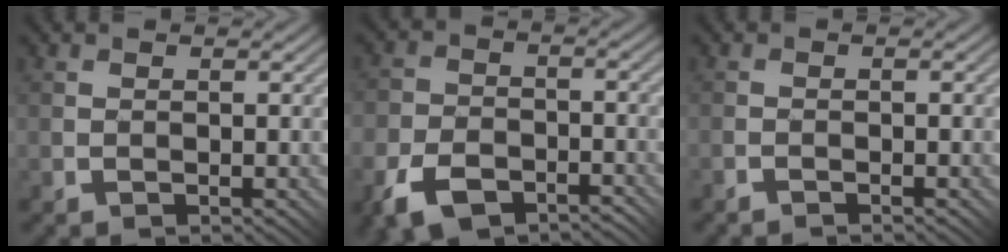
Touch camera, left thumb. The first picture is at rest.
{"total": 7.1, "force": [-4.8, 3.8, 3.5], "torque": [-0.084, -0.006, -0.095]}
{"total": 1.0, "force": [-0.9, -0.1, 0.2], "torque": [-0.004, 0.005, -0.022]}